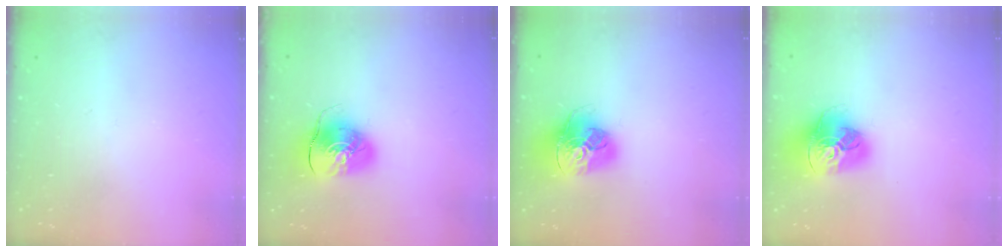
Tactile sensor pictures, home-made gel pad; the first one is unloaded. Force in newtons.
{"total": 9.7, "press": 9.6, "slide": 1.4}
{"total": 18.4, "press": 18.3, "slide": 1.8}
{"total": 18.3, "press": 18.2, "slide": 2.1}